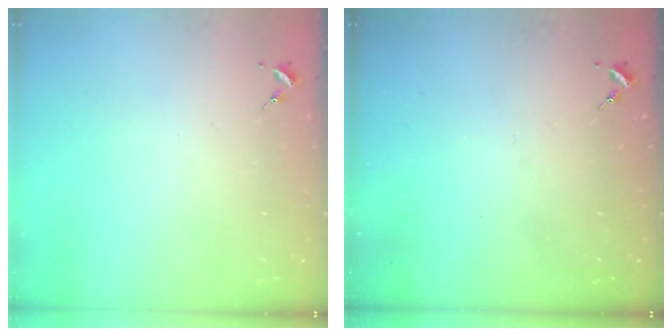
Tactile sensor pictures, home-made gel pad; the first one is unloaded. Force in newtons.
{"total": 0.0}